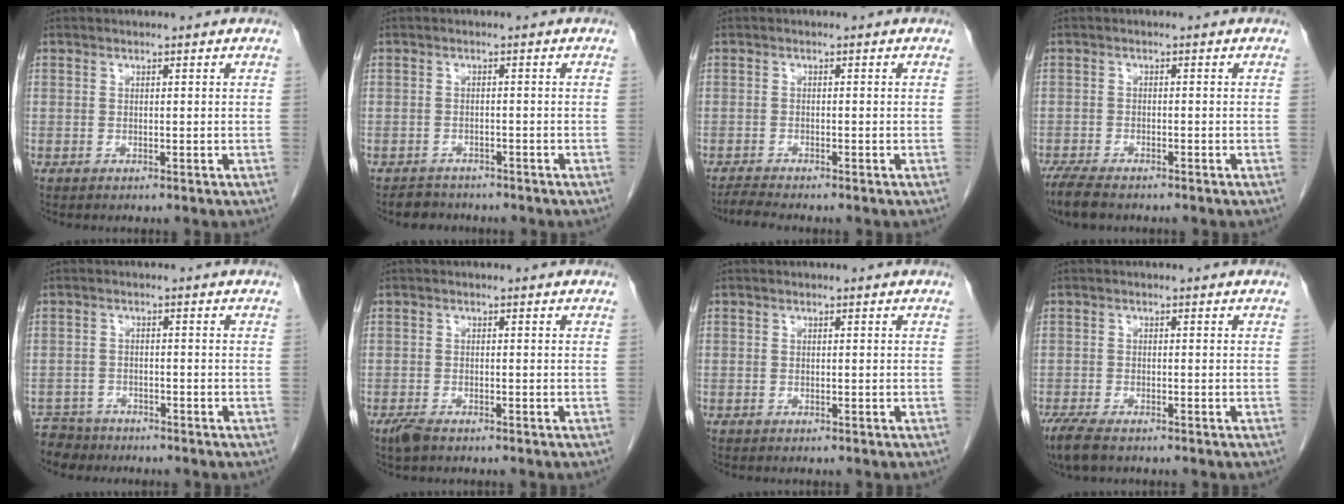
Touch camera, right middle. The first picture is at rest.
{"total": 2.7, "force": [-2.4, 1.2, -0.2], "torque": [-0.007, -0.001, -0.038]}
{"total": 2.0, "force": [-1.9, -0.5, 0.5], "torque": [-0.021, -0.013, -0.038]}
{"total": 5.2, "force": [-4.2, 1.3, 2.7], "torque": [-0.054, -0.013, -0.071]}
{"total": 4.3, "force": [-3.8, 1.9, -0.7], "torque": [0.014, -0.002, -0.070]}
{"total": 2.3, "force": [-1.7, 0.8, 1.3], "torque": [-0.033, -0.004, -0.029]}
{"total": 0.0}
{"total": 5.7, "force": [-4.3, 1.8, 3.3], "torque": [-0.066, -0.014, -0.073]}